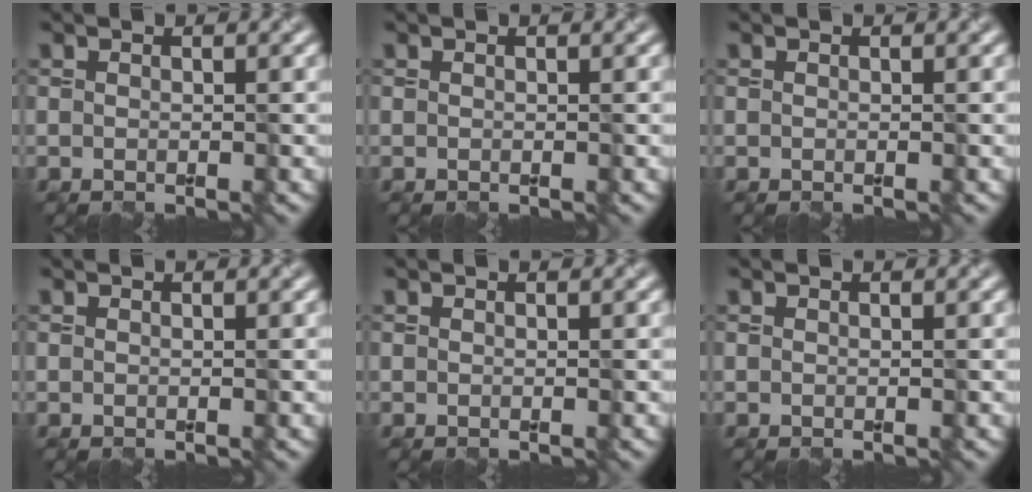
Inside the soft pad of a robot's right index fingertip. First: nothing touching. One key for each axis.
{"total": 0.0}
{"total": 0.0}
{"total": 0.0}
{"total": 0.0}
{"total": 0.0}